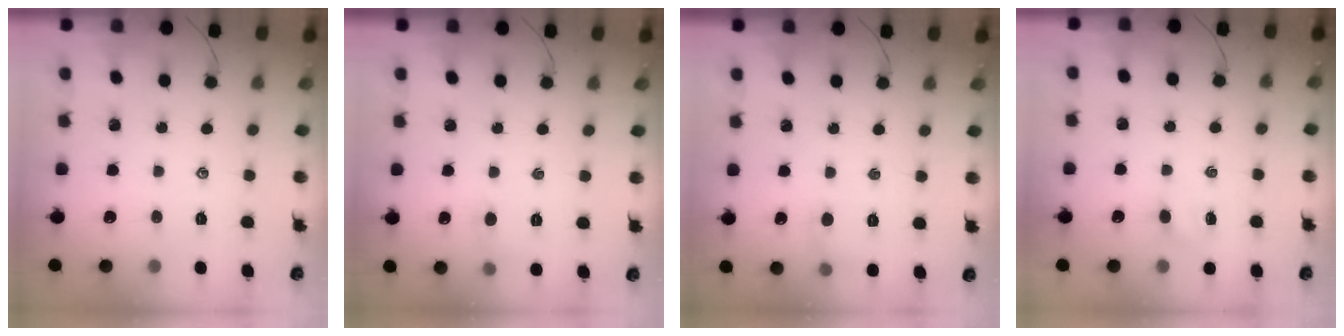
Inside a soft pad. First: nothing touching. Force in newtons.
{"total": 4.9, "press": 4.6, "slide": 1.6}
{"total": 4.5, "press": 4.4, "slide": 1.2}
{"total": 2.3, "press": 2.2, "slide": 0.7}